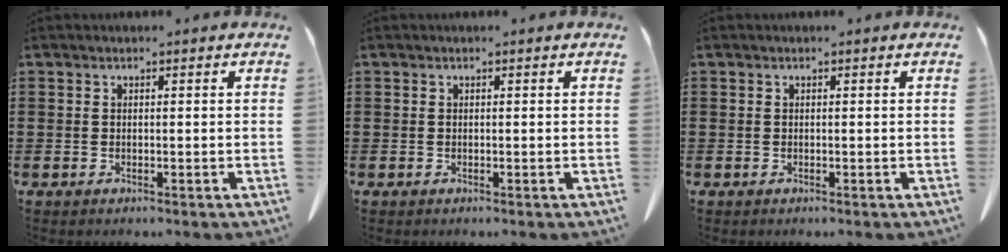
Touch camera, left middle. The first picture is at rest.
{"total": 0.0}
{"total": 0.0}